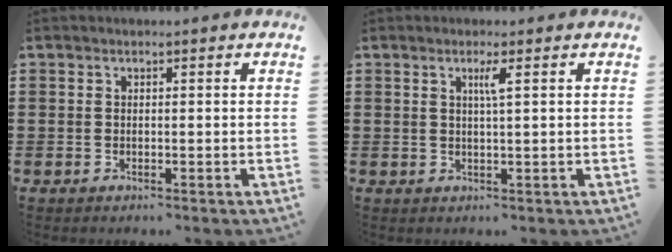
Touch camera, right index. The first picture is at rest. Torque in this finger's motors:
{"motor_torque": [0.34, -0.21, 0.04, 0.05]}